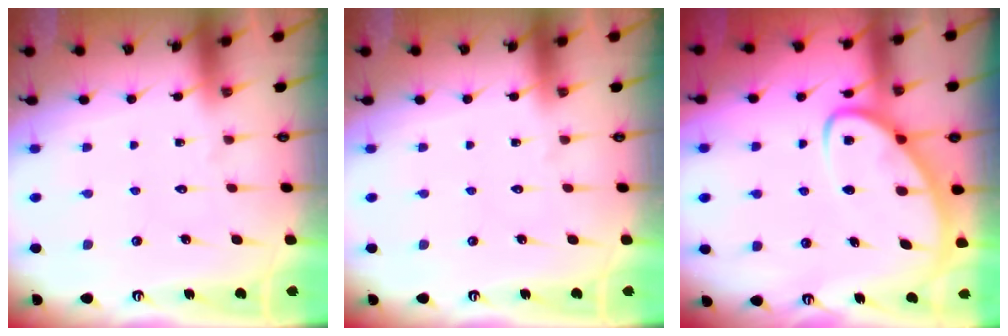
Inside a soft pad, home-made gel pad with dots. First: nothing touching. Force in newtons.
{"total": 0.0}
{"total": 5.3, "press": 5.3, "slide": 0.7}